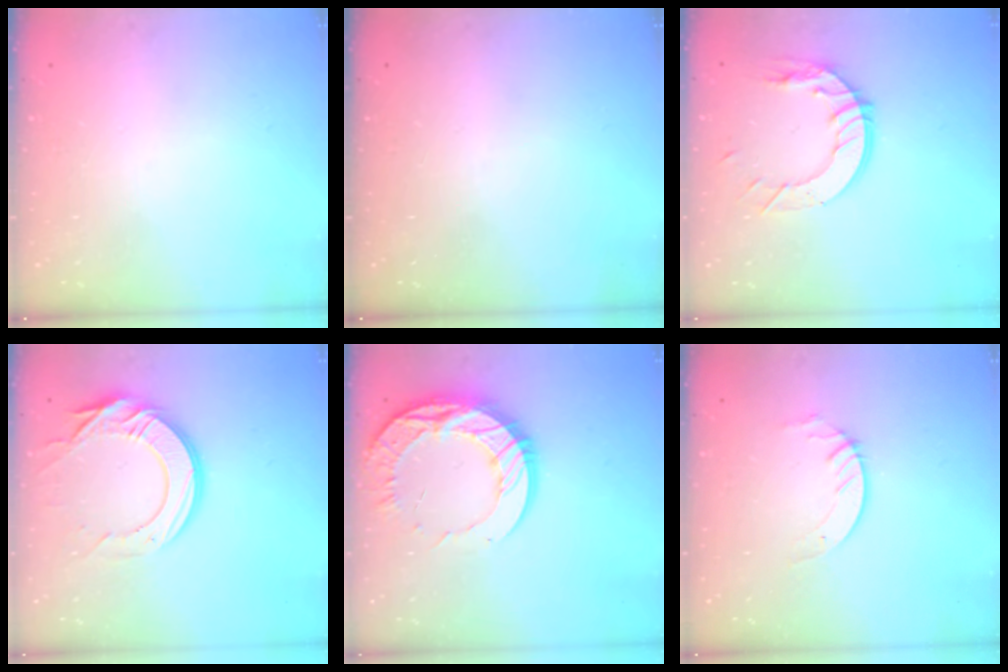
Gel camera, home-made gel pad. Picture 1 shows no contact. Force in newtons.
{"total": 0.0}
{"total": 11.6, "press": 11.6, "slide": 1.2}
{"total": 15.8, "press": 15.7, "slide": 1.7}
{"total": 17.9, "press": 17.8, "slide": 1.6}
{"total": 4.5, "press": 4.4, "slide": 0.4}